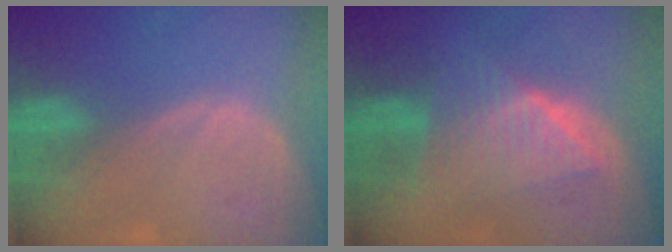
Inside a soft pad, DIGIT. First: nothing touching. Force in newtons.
{"total": 7.4, "press": 7.4, "slide": 0.3}